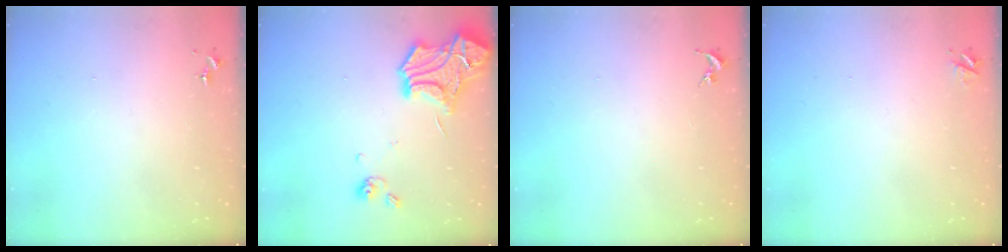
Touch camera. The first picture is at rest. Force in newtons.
{"total": 18.0, "press": 17.9, "slide": 1.8}
{"total": 0.0}
{"total": 3.7, "press": 3.7, "slide": 0.5}